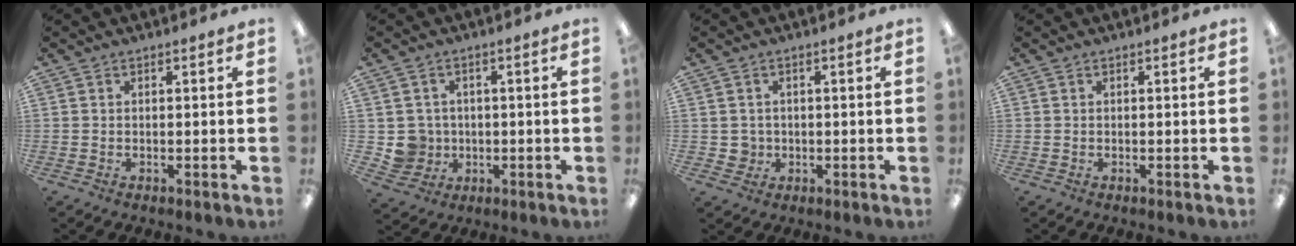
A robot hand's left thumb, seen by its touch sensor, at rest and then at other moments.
{"total": 5.6, "force": [0.2, 5.5, 0.5], "torque": [-0.026, 0.007, 0.011]}
{"total": 2.6, "force": [0.2, 2.6, 0.4], "torque": [-0.012, 0.003, 0.003]}
{"total": 0.0}